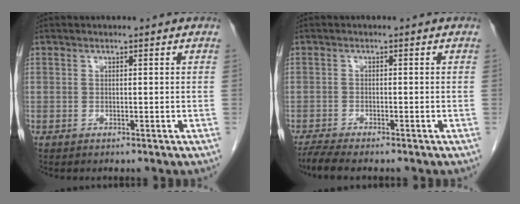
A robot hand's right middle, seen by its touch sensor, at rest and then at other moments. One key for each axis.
{"total": 3.9, "fx": -3.3, "fy": 0.2, "fz": 2.0, "tx": -0.039, "ty": -0.010, "tz": -0.055}